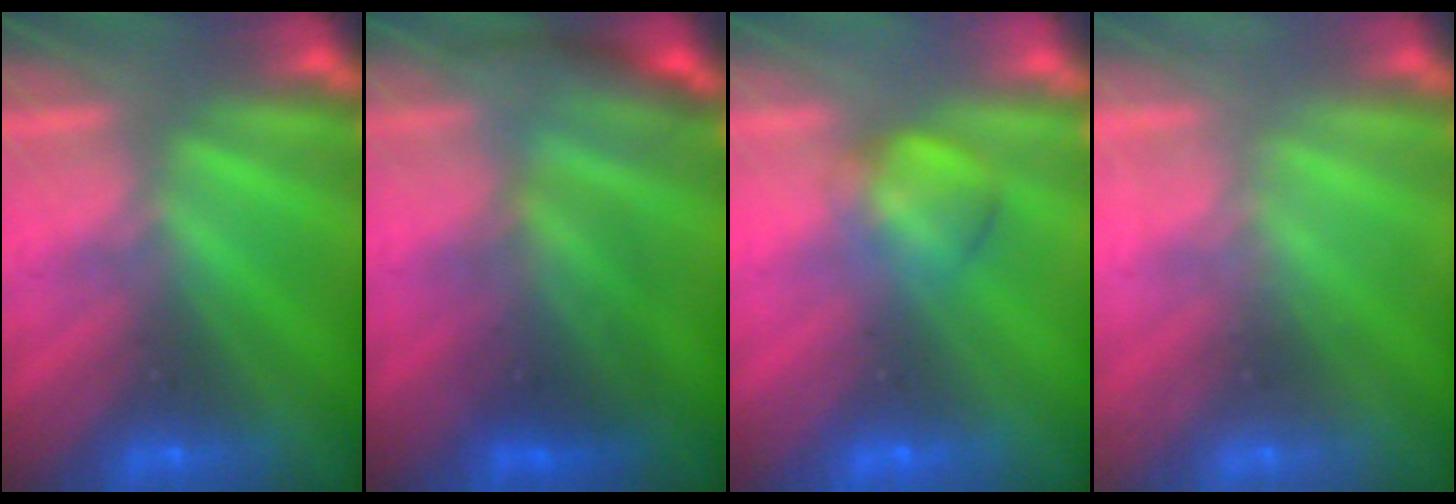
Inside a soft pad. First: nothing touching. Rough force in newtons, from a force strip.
{"total": 2.5}
{"total": 4.6}
{"total": 2.3}